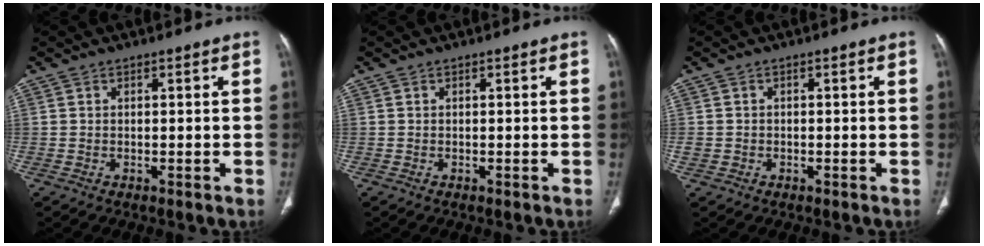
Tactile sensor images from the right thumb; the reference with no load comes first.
{"total": 0.0}
{"total": 1.6, "force": [-0.4, 1.4, 0.6], "torque": [-0.009, 0.006, -0.005]}